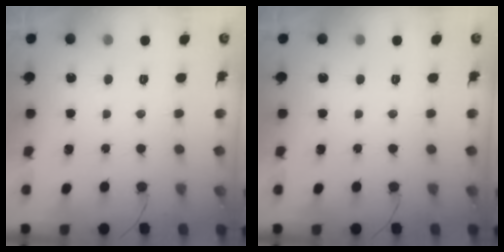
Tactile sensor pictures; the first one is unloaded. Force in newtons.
{"total": 0.0}